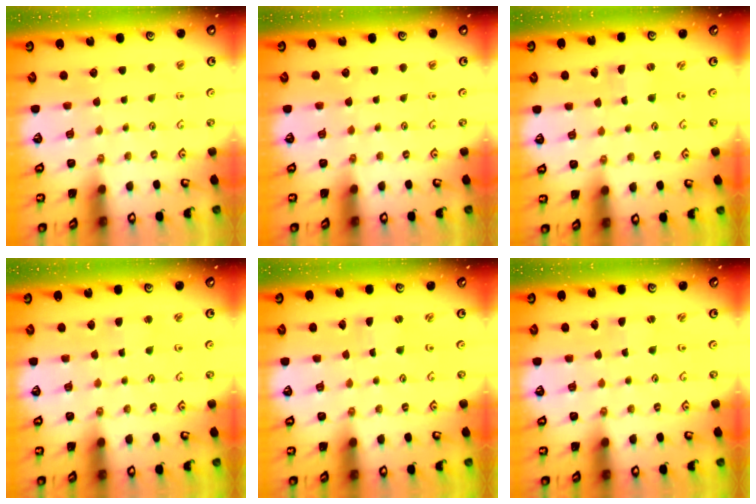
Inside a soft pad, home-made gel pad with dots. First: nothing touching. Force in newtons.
{"total": 0.0}
{"total": 0.0}
{"total": 2.5, "press": 2.5, "slide": 0.4}
{"total": 0.9, "press": 0.9, "slide": 0.2}
{"total": 0.9, "press": 0.9, "slide": 0.2}